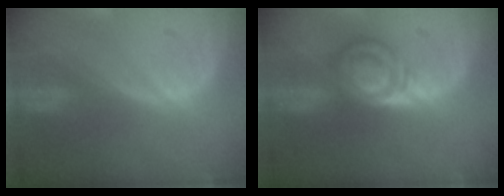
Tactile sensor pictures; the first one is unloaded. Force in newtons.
{"total": 6.0, "press": 5.8, "slide": 1.2}